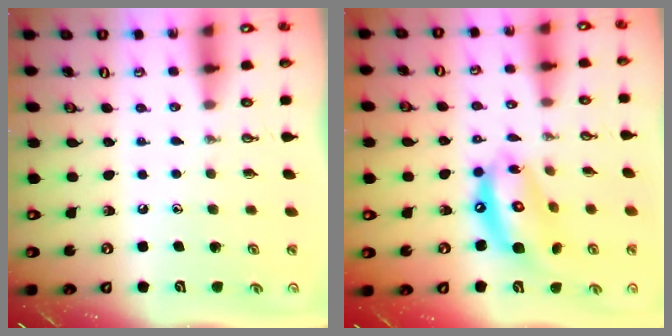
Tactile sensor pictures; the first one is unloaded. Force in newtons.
{"total": 13.7, "press": 13.6, "slide": 1.4}